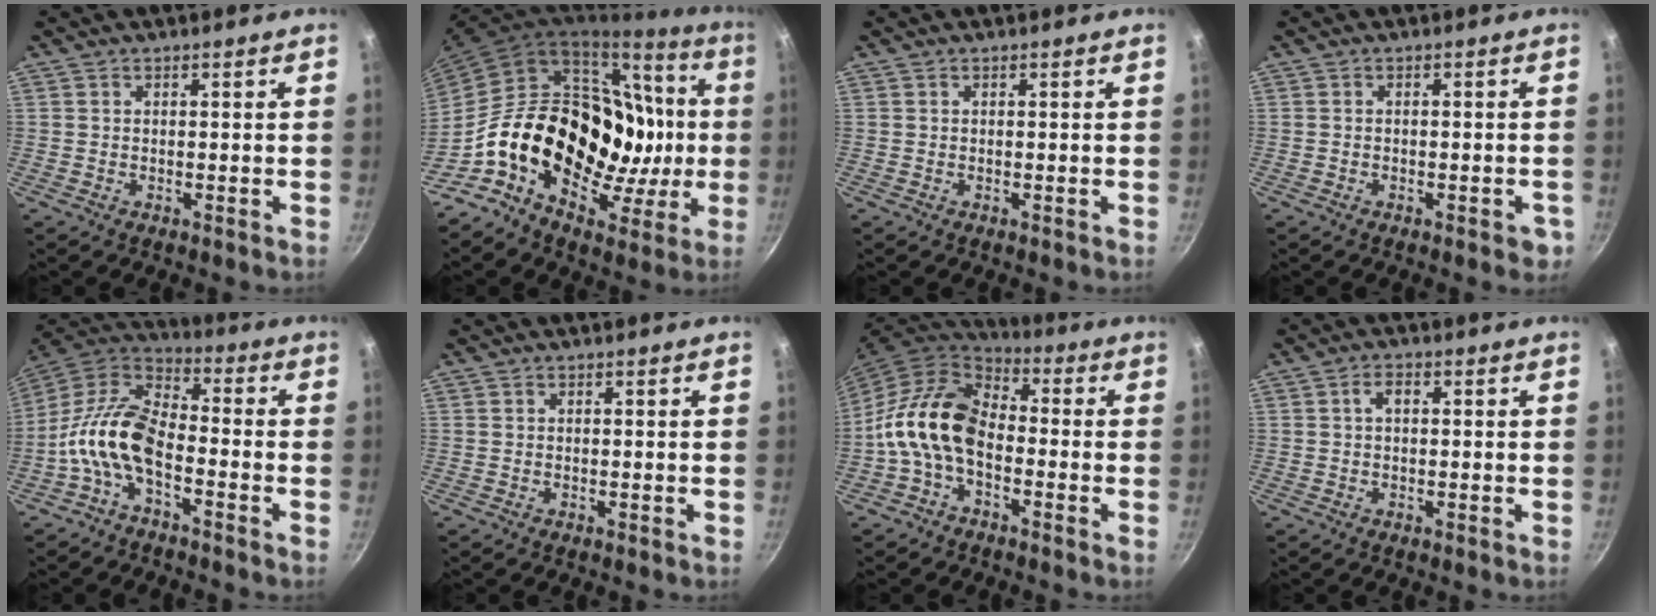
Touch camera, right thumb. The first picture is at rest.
{"total": 29.9, "force": [-1.5, 19.7, 22.4], "torque": [-0.326, 0.040, -0.016]}
{"total": 0.0}
{"total": 3.2, "force": [-1.5, 1.5, 2.4], "torque": [-0.018, 0.009, -0.014]}
{"total": 12.3, "force": [-4.4, 6.3, 9.6], "torque": [-0.186, 0.055, -0.102]}
{"total": 0.0}
{"total": 13.2, "force": [-2.7, 8.6, 9.7], "torque": [-0.163, 0.040, -0.071]}
{"total": 2.3, "force": [0.4, 1.4, 1.8], "torque": [-0.032, 0.008, 0.005]}